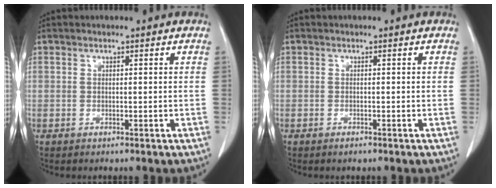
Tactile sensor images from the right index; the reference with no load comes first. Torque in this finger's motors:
{"motor_torque": [0.17, -0.12, -0.01, 0.02]}